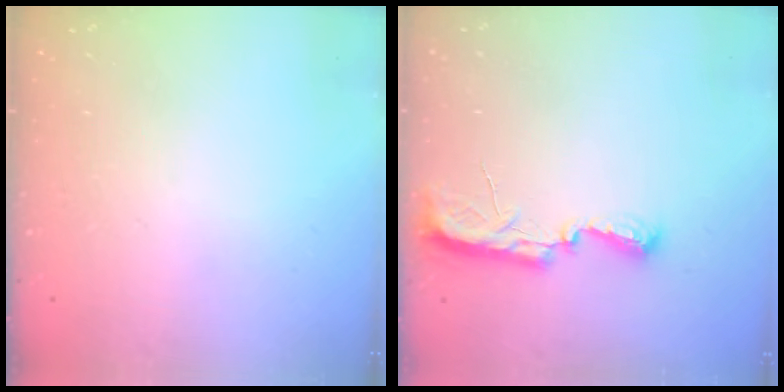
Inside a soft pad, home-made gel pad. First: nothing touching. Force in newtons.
{"total": 8.1, "press": 8.1, "slide": 1.0}